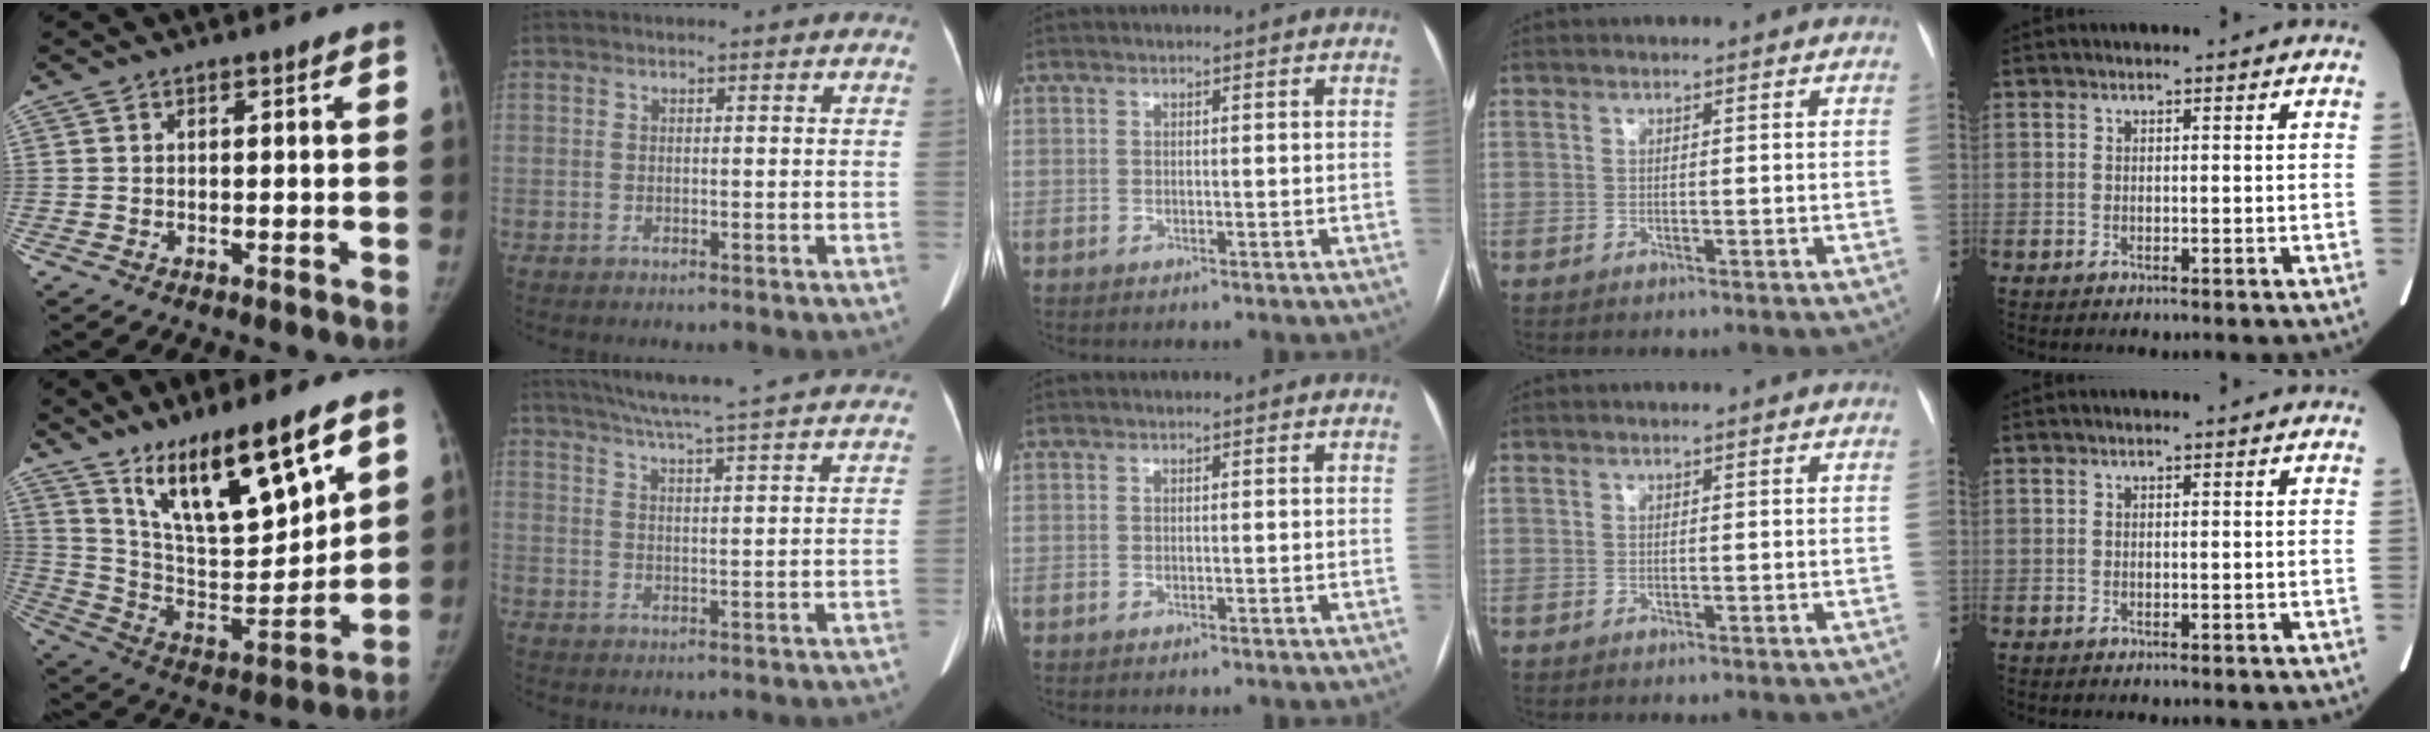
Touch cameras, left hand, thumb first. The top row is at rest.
{"thumb": {"total": 21.0, "force": [13.2, 5.6, 15.4], "torque": [-0.229, -0.065, 0.244]}, "index": {"total": 24.3, "force": [22.0, 0.4, 10.4], "torque": [-0.167, -0.020, 0.274]}}